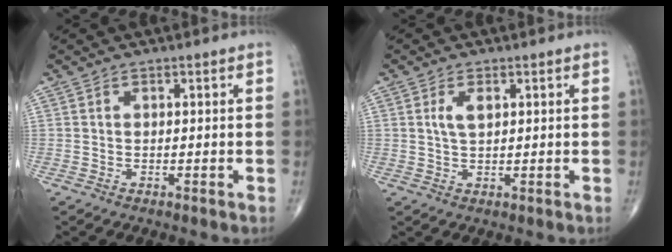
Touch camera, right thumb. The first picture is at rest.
{"total": 2.9, "force": [0.9, 1.4, 2.4], "torque": [-0.045, 0.001, 0.018]}